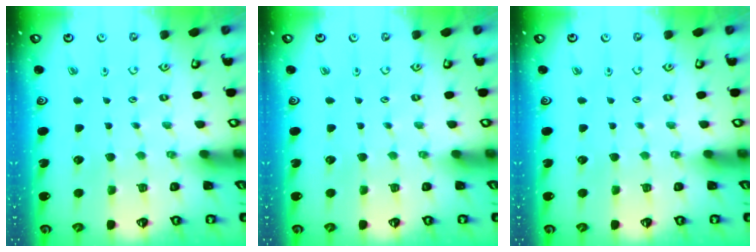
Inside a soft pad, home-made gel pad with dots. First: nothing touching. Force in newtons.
{"total": 0.0}
{"total": 0.0}